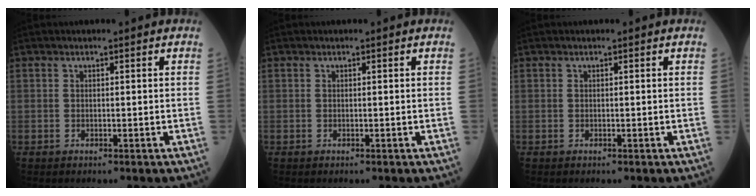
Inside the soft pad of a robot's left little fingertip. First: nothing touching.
{"total": 0.0}
{"total": 0.0}